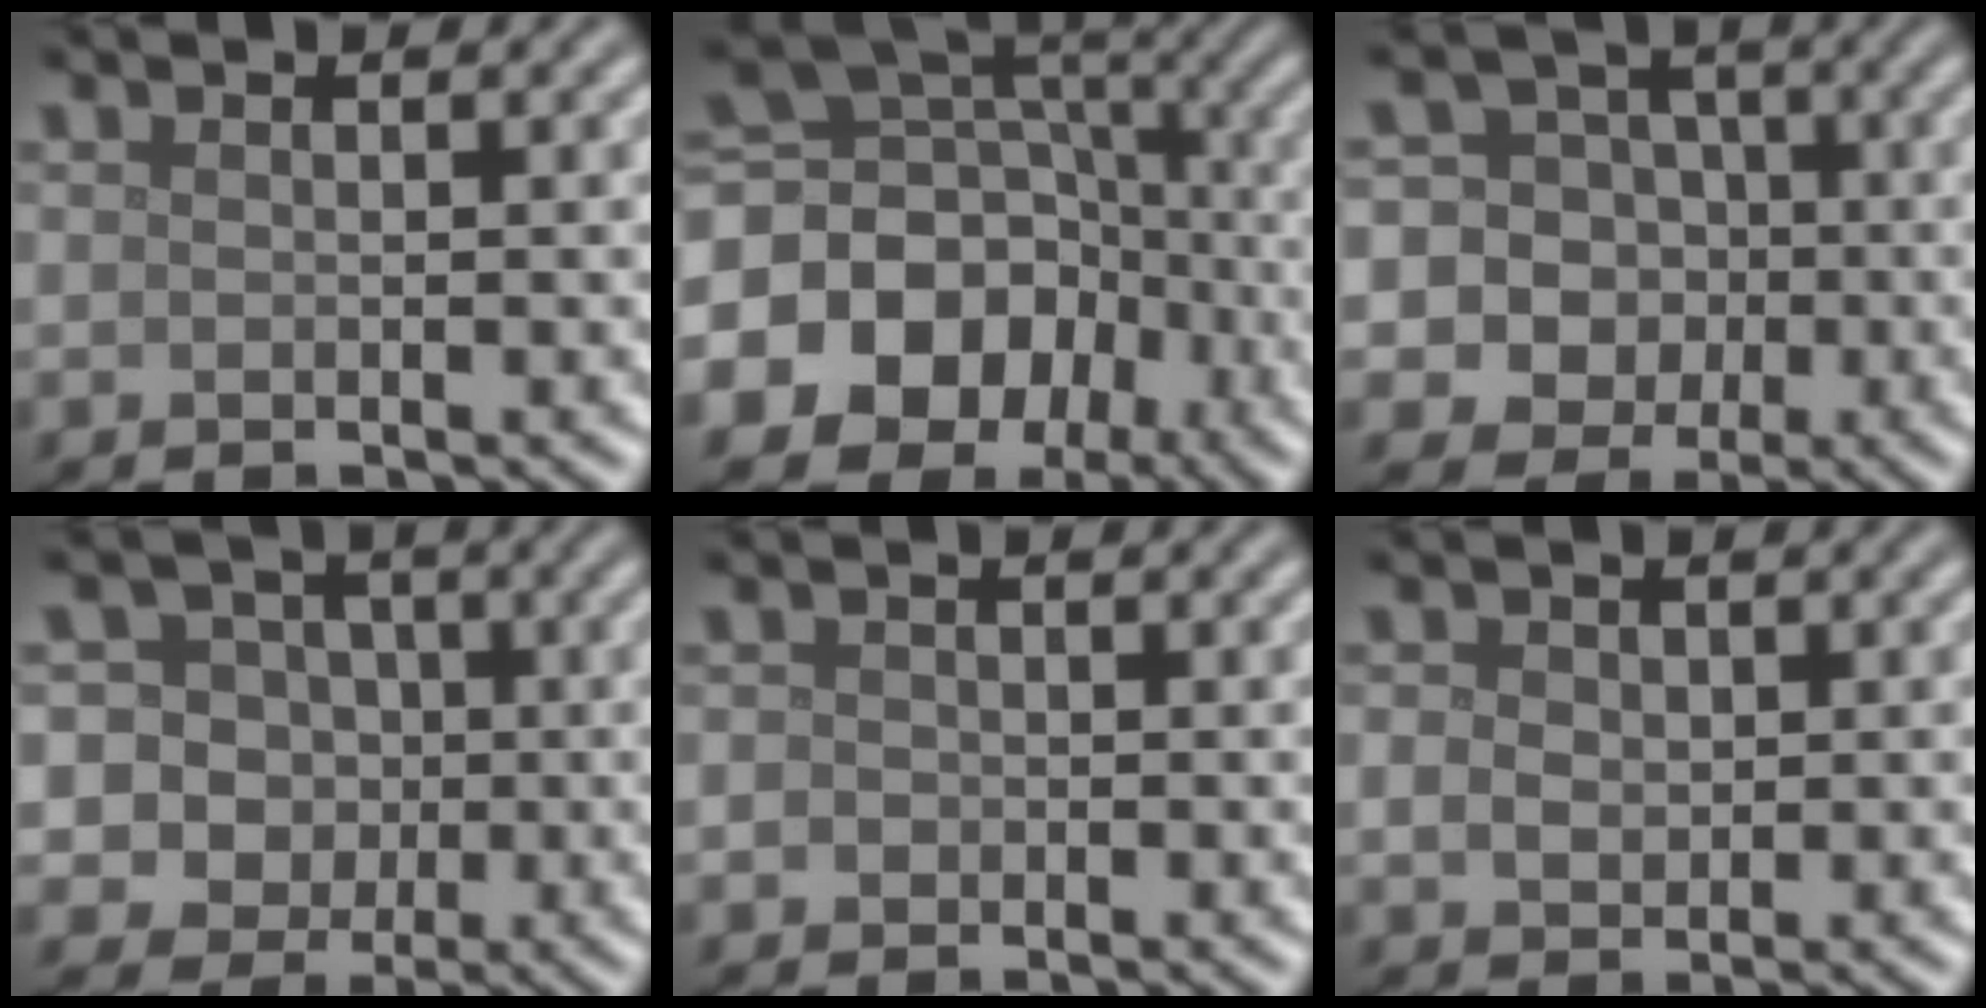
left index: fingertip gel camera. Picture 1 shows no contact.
{"total": 14.8, "force": [-5.7, 12.3, 6.0], "torque": [-0.129, -0.009, -0.103]}
{"total": 13.5, "force": [-0.8, 13.0, 3.3], "torque": [-0.107, 0.019, -0.030]}
{"total": 9.3, "force": [1.2, 8.7, 2.9], "torque": [-0.073, 0.034, 0.007]}
{"total": 1.2, "force": [-0.1, 1.1, 0.4], "torque": [0.004, 0.000, -0.009]}
{"total": 2.0, "force": [0.2, 1.7, 1.0], "torque": [-0.017, 0.000, 0.004]}